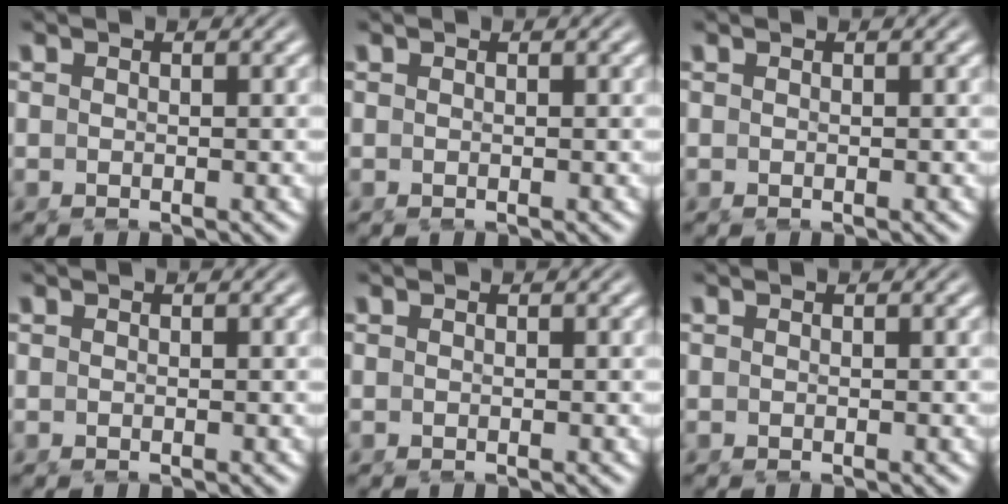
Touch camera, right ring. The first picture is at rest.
{"total": 0.0}
{"total": 0.0}
{"total": 0.0}
{"total": 0.0}
{"total": 0.0}